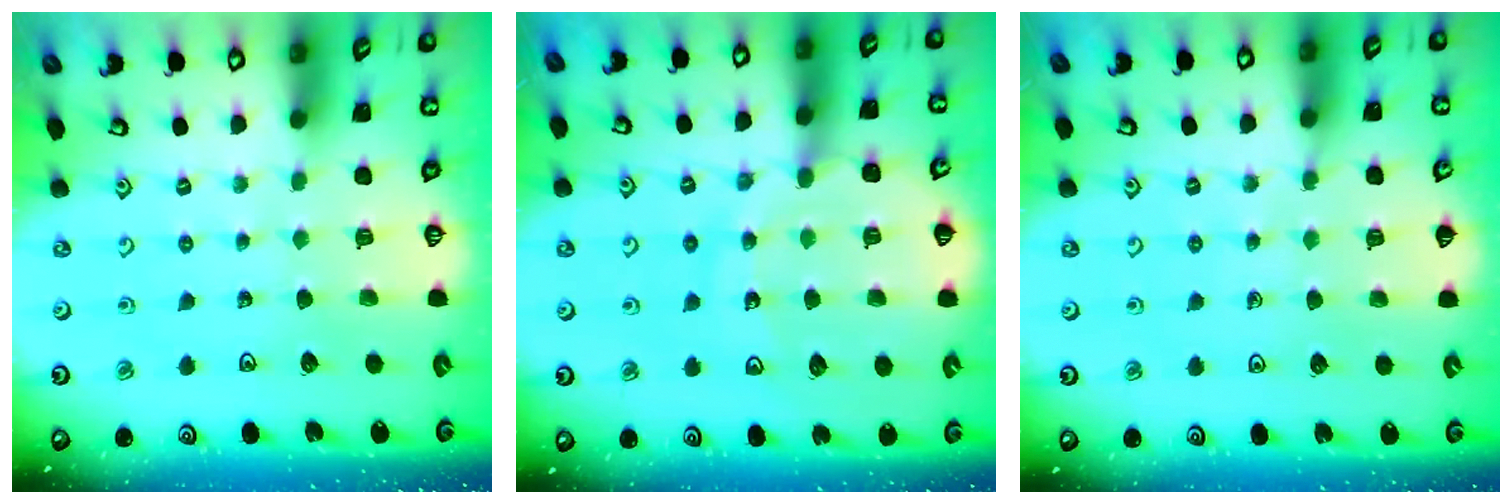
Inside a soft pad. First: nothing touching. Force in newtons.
{"total": 12.3, "press": 12.0, "slide": 2.7}
{"total": 5.1, "press": 4.9, "slide": 1.5}